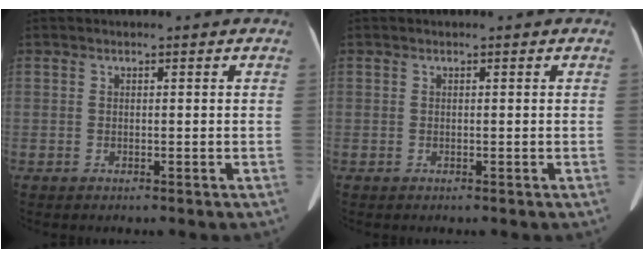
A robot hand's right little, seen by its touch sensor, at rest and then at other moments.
{"total": 0.0}